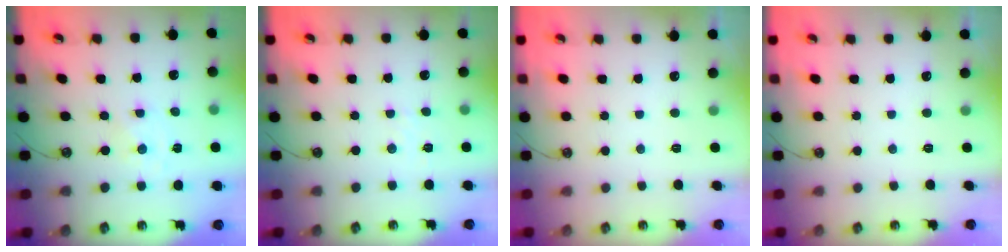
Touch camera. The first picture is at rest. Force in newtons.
{"total": 2.4, "press": 2.4, "slide": 0.4}
{"total": 0.0}
{"total": 0.0}